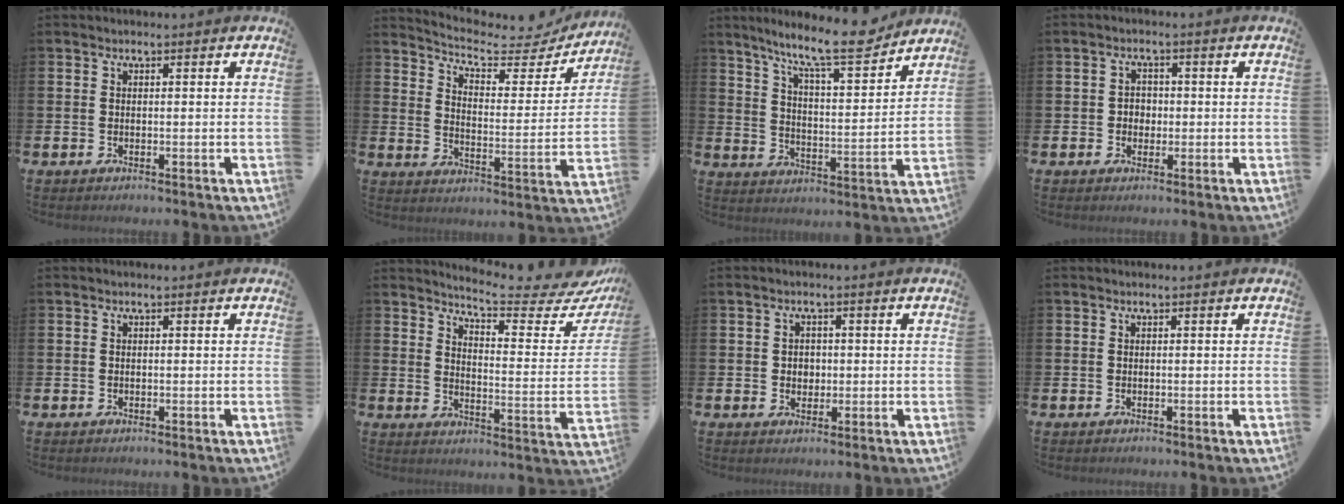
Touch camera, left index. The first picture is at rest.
{"total": 6.2, "force": [5.6, 1.9, 1.9], "torque": [-0.057, -0.044, 0.088]}
{"total": 11.0, "force": [9.6, 1.2, 5.2], "torque": [-0.120, -0.055, 0.165]}
{"total": 2.2, "force": [-0.1, 2.0, 0.8], "torque": [-0.006, 0.003, -0.009]}
{"total": 0.0}
{"total": 6.7, "force": [6.2, 0.5, 2.3], "torque": [-0.053, -0.058, 0.099]}
{"total": 2.0, "force": [0.4, 1.9, 0.8], "torque": [-0.004, 0.004, 0.000]}
{"total": 0.0}